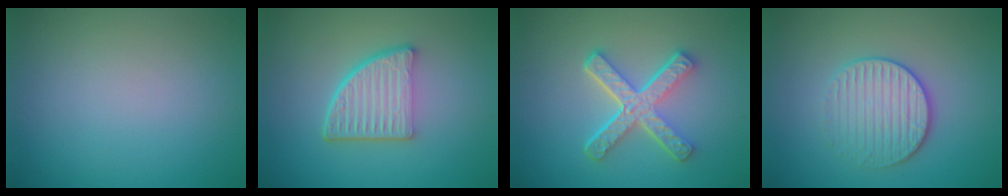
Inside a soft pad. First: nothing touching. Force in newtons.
{"total": 5.4, "press": 3.9, "slide": 3.8}
{"total": 5.4, "press": 3.8, "slide": 3.8}
{"total": 3.3, "press": 3.1, "slide": 1.2}